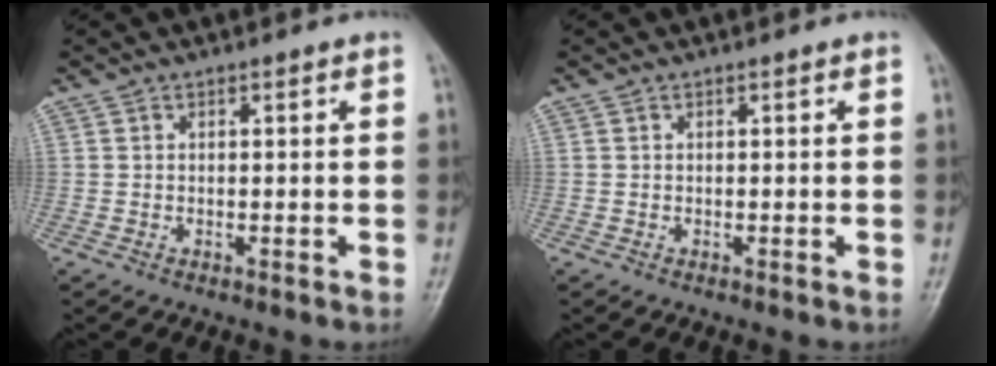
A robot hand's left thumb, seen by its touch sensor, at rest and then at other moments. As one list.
[{"total": 0.0}]